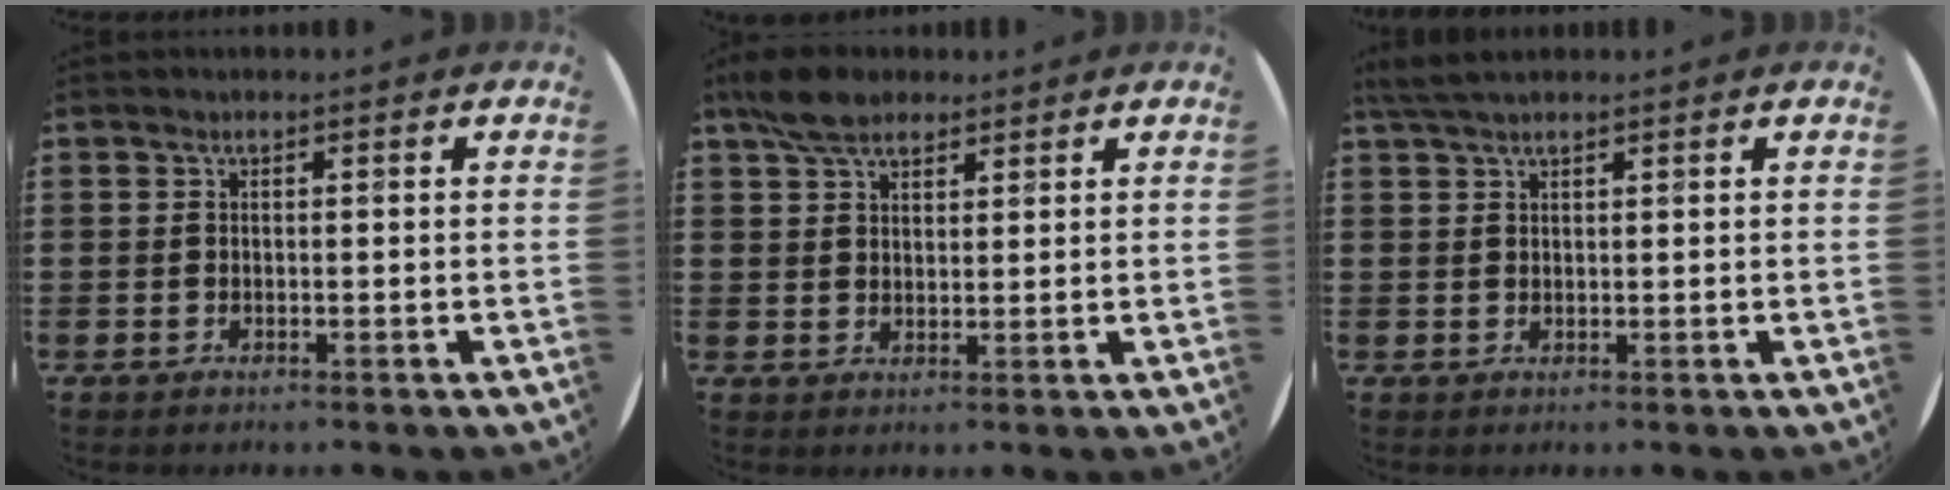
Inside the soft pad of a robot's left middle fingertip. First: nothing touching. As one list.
[{"total": 5.2, "force": [4.2, 2.3, 2.0], "torque": [-0.042, -0.001, 0.079]}, {"total": 2.5, "force": [2.1, 0.5, 1.3], "torque": [-0.029, 0.005, 0.040]}]